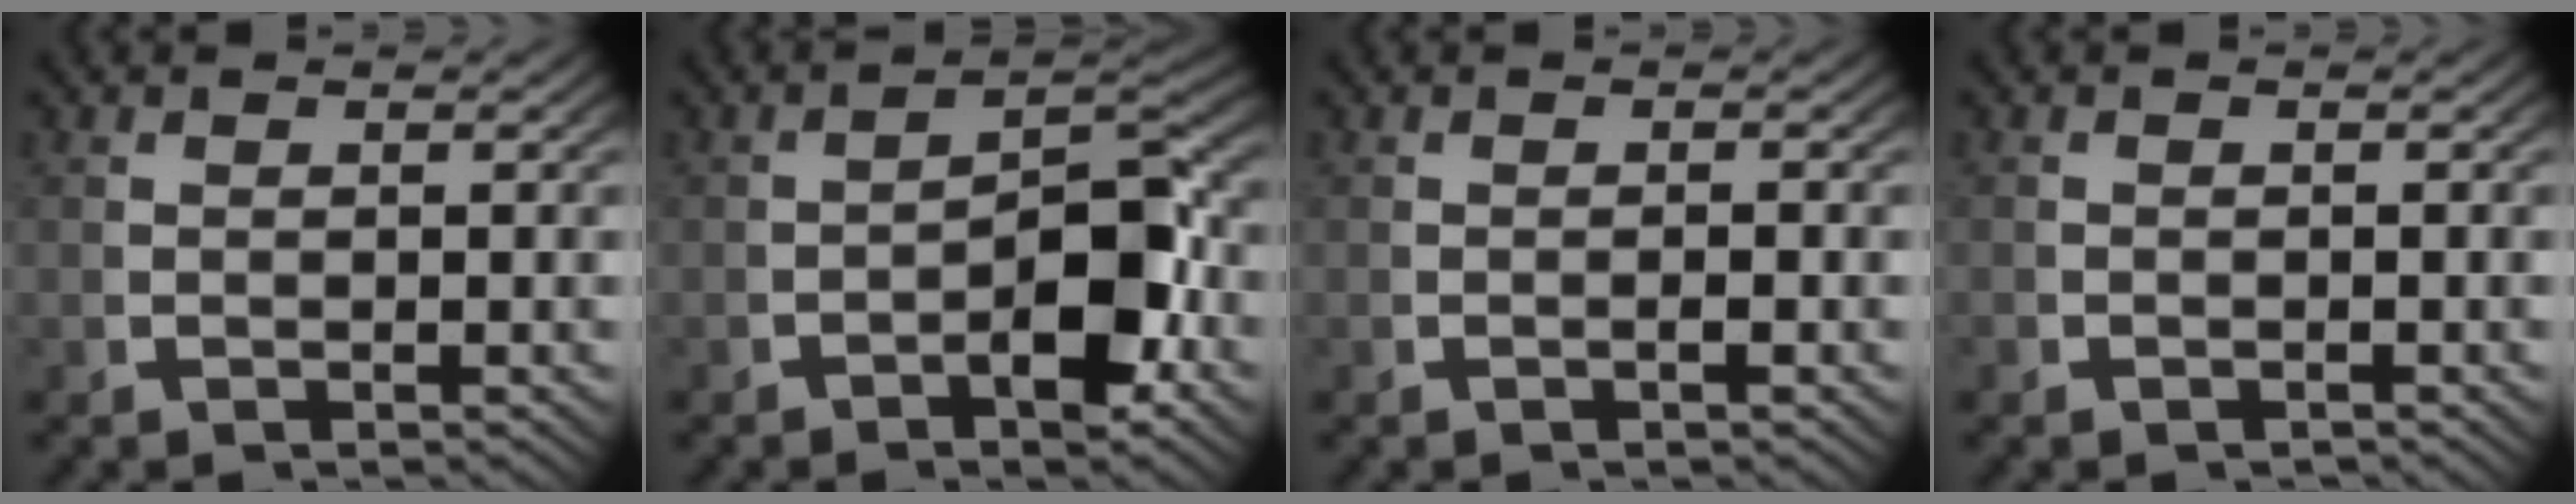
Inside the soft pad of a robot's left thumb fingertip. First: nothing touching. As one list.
[{"total": 6.2, "force": [-1.1, 2.9, 5.3], "torque": [-0.075, -0.007, -0.017]}, {"total": 0.7, "force": [-0.2, 0.2, 0.6], "torque": [-0.010, 0.002, -0.007]}, {"total": 0.7, "force": [-0.7, 0.3, 0.0], "torque": [-0.003, -0.007, -0.009]}]